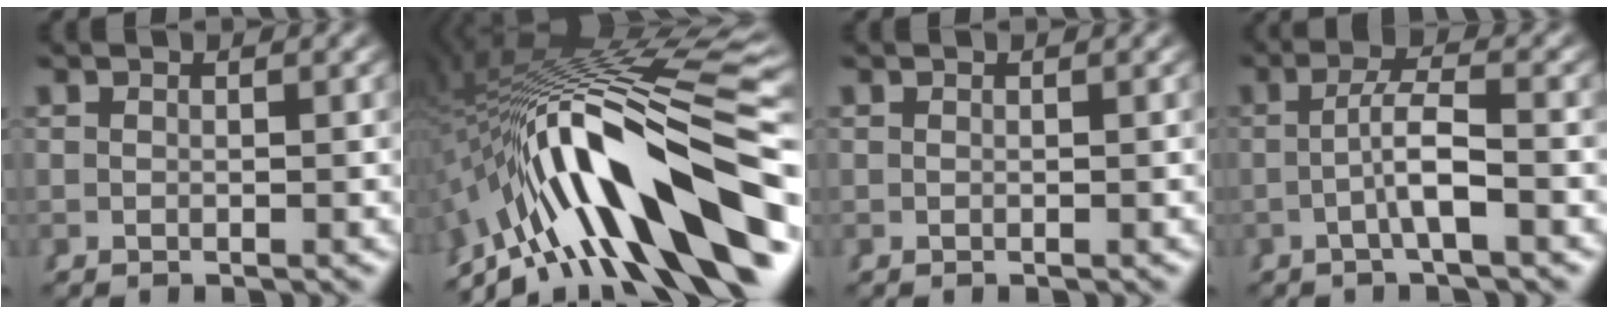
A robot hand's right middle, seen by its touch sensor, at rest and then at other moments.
{"total": 17.8, "force": [-3.2, 8.4, 15.4], "torque": [-0.253, 0.003, -0.037]}
{"total": 0.0}
{"total": 3.4, "force": [-0.5, 0.5, 3.3], "torque": [-0.049, 0.001, -0.008]}